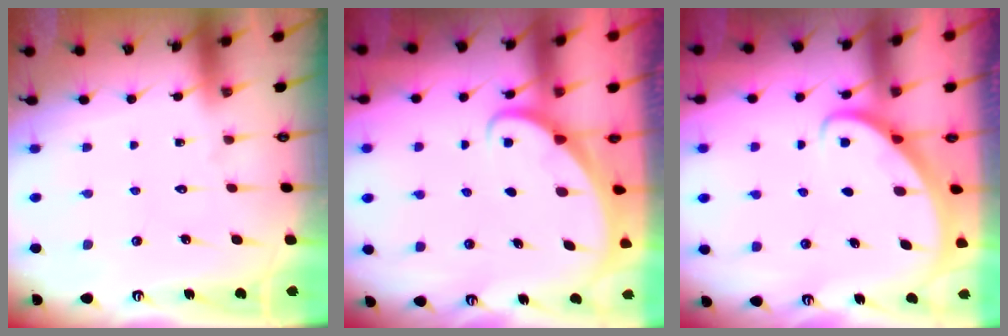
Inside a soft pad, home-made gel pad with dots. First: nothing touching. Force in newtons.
{"total": 1.6, "press": 1.6, "slide": 0.0}
{"total": 2.8, "press": 2.8, "slide": 0.2}